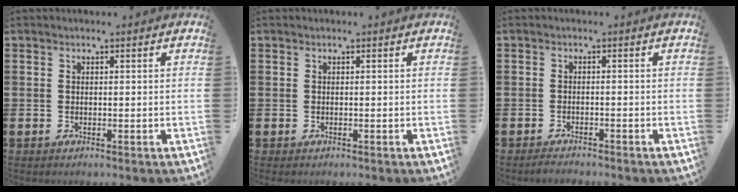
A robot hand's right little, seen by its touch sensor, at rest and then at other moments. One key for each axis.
{"total": 0.0}
{"total": 1.2, "fx": -1.2, "fy": 0.1, "fz": 0.2, "tx": -0.008, "ty": 0.000, "tz": -0.024}